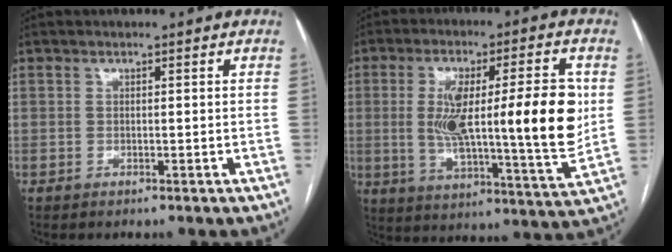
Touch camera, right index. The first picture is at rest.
{"total": 20.1, "force": [1.8, 3.1, 19.8], "torque": [-0.308, 0.004, 0.028]}